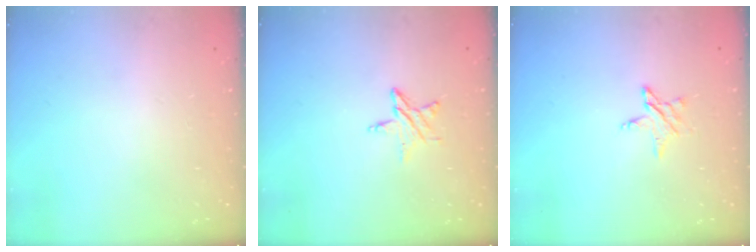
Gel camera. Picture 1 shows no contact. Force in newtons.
{"total": 4.9, "press": 4.8, "slide": 0.5}
{"total": 4.5, "press": 4.5, "slide": 0.4}